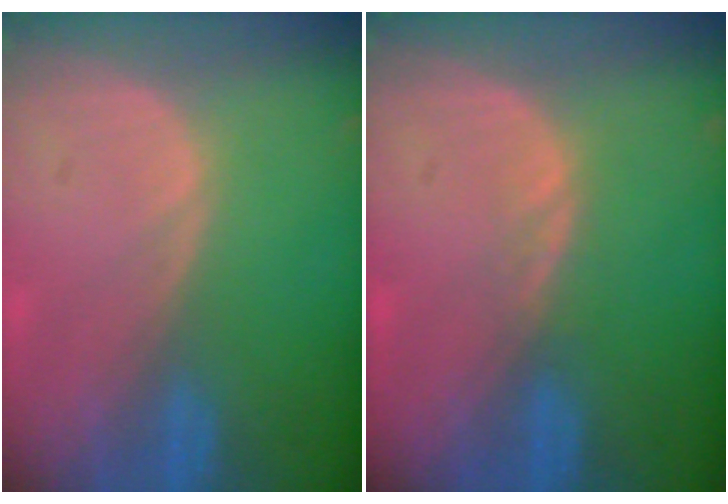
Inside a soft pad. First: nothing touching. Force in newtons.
{"total": 1.1, "press": 1.0, "slide": 0.2}